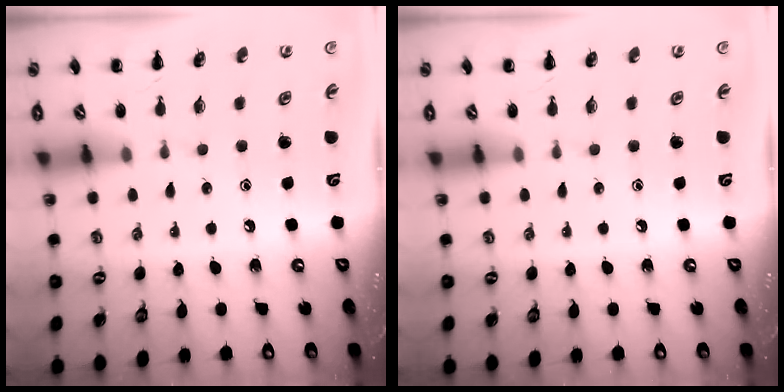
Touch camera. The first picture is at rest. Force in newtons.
{"total": 0.0}